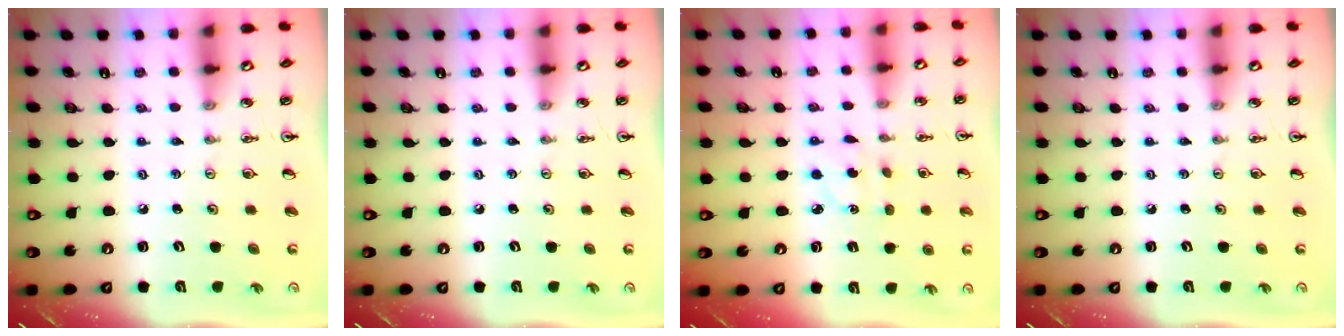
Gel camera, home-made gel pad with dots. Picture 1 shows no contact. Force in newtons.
{"total": 0.0}
{"total": 3.5, "press": 3.4, "slide": 0.8}
{"total": 0.0}